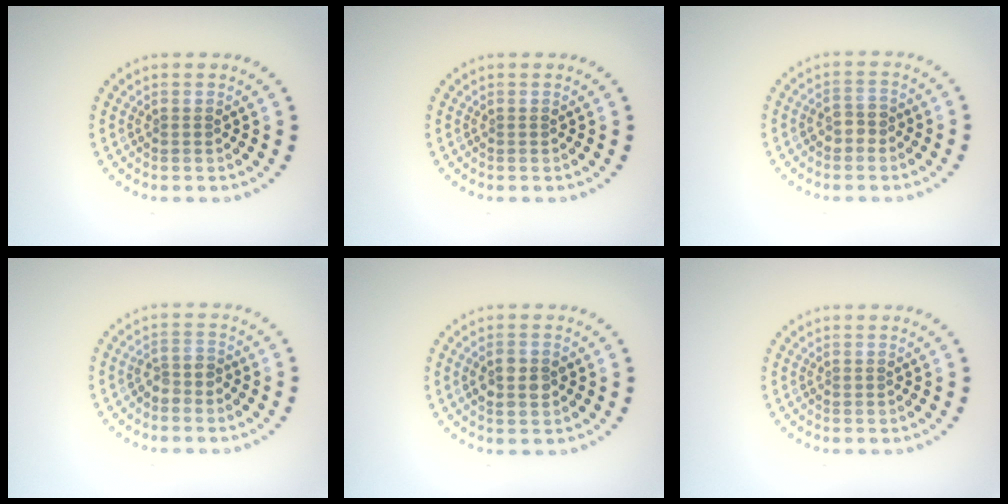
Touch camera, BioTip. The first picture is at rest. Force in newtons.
{"total": 0.0}
{"total": 1.7, "press": 1.6, "slide": 0.5}
{"total": 1.5, "press": 1.2, "slide": 0.8}
{"total": 2.3, "press": 2.3, "slide": 0.1}
{"total": 0.0}